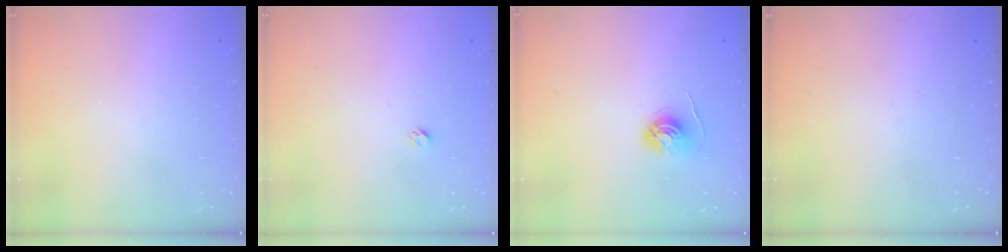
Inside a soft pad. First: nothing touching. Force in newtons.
{"total": 1.9, "press": 1.9, "slide": 0.1}
{"total": 5.7, "press": 5.7, "slide": 0.5}
{"total": 0.0}